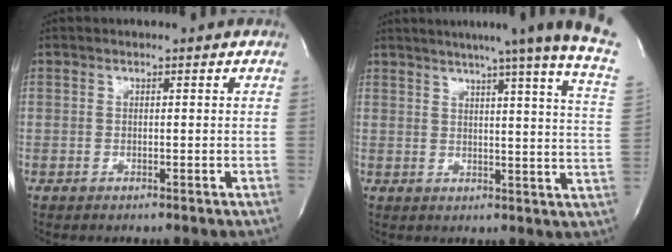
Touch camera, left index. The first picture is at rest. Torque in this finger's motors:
{"motor_torque": [0.36, -0.39, 0.35, 0.08]}